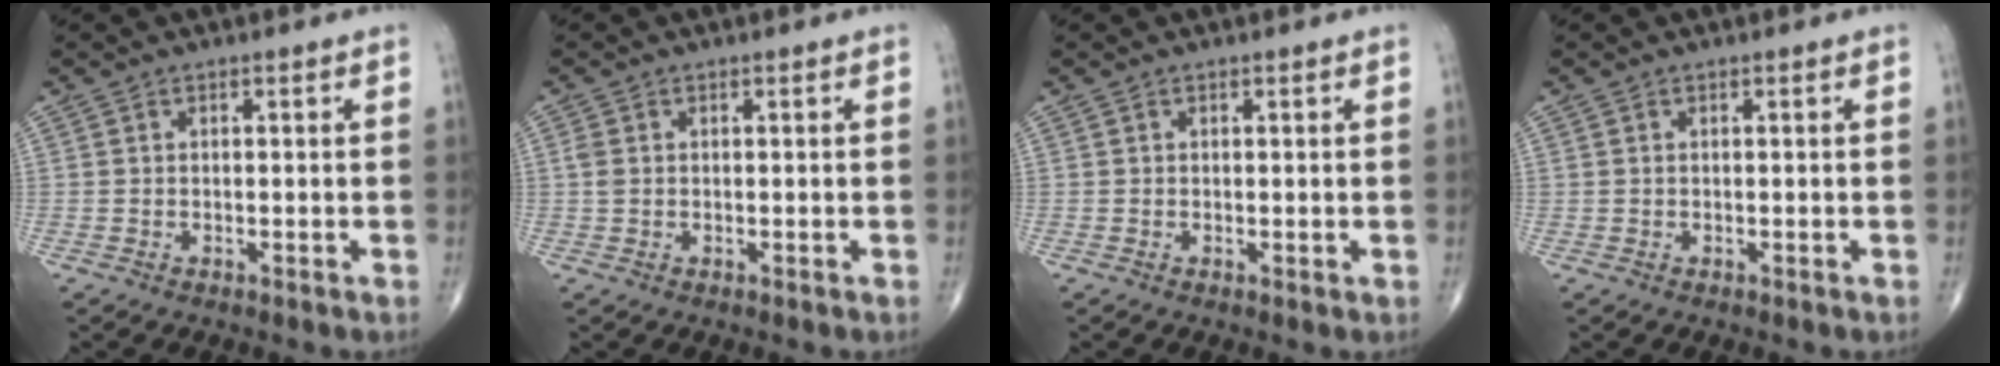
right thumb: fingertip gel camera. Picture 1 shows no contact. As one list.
[{"total": 1.5, "force": [0.2, 1.1, 1.0], "torque": [-0.029, 0.002, 0.003]}, {"total": 0.0}, {"total": 0.0}]